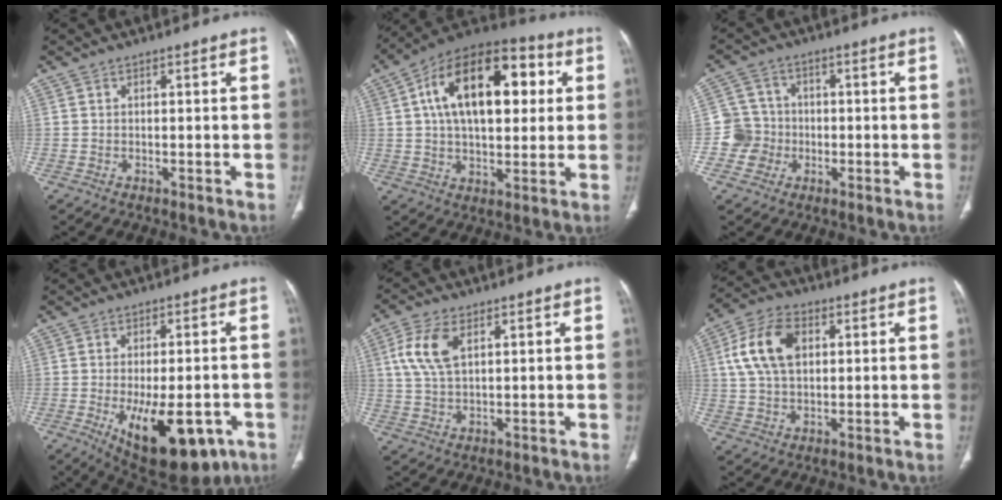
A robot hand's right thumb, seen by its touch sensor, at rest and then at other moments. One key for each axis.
{"total": 23.0, "fx": 5.4, "fy": 12.6, "fz": 18.4, "tx": -0.268, "ty": 0.019, "tz": 0.076}
{"total": 6.6, "fx": -1.5, "fy": 6.4, "fz": 0.5, "tx": 0.023, "ty": 0.017, "tz": -0.033}
{"total": 17.8, "fx": -6.7, "fy": 8.3, "fz": 14.3, "tx": -0.190, "ty": 0.000, "tz": -0.076}
{"total": 8.0, "fx": 2.7, "fy": 4.2, "fz": 6.2, "tx": -0.139, "ty": 0.002, "tz": 0.056}
{"total": 11.9, "fx": 2.9, "fy": 7.6, "fz": 8.7, "tx": -0.163, "ty": 0.013, "tz": 0.050}